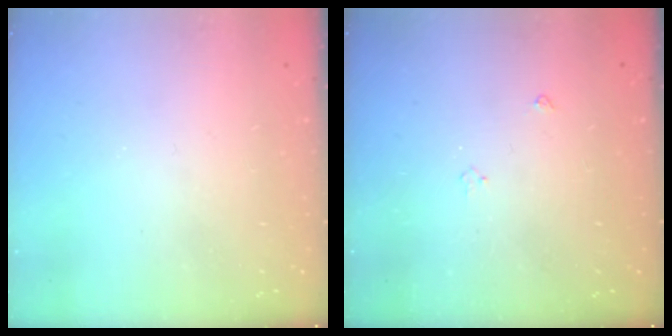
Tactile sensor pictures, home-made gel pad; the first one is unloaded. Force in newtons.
{"total": 3.0, "press": 2.9, "slide": 0.5}